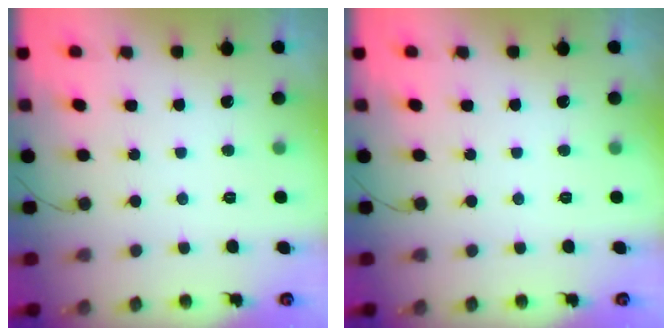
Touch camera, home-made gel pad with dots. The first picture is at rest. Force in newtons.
{"total": 0.0}